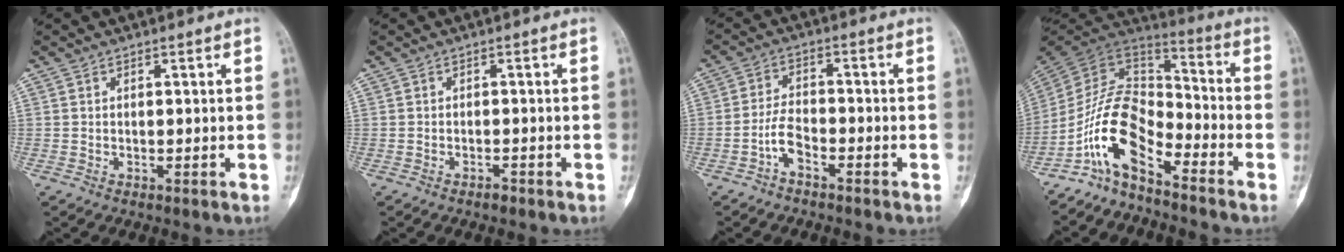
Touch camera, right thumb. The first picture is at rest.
{"total": 0.9, "force": [-0.8, 0.3, 0.4], "torque": [-0.005, 0.006, -0.014]}
{"total": 4.1, "force": [-2.5, 1.8, 2.8], "torque": [-0.049, 0.027, -0.053]}
{"total": 12.8, "force": [-7.8, 5.8, 8.3], "torque": [-0.138, 0.094, -0.159]}